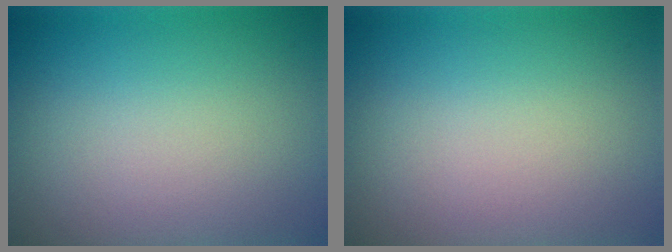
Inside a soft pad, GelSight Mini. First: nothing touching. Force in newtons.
{"total": 0.0}